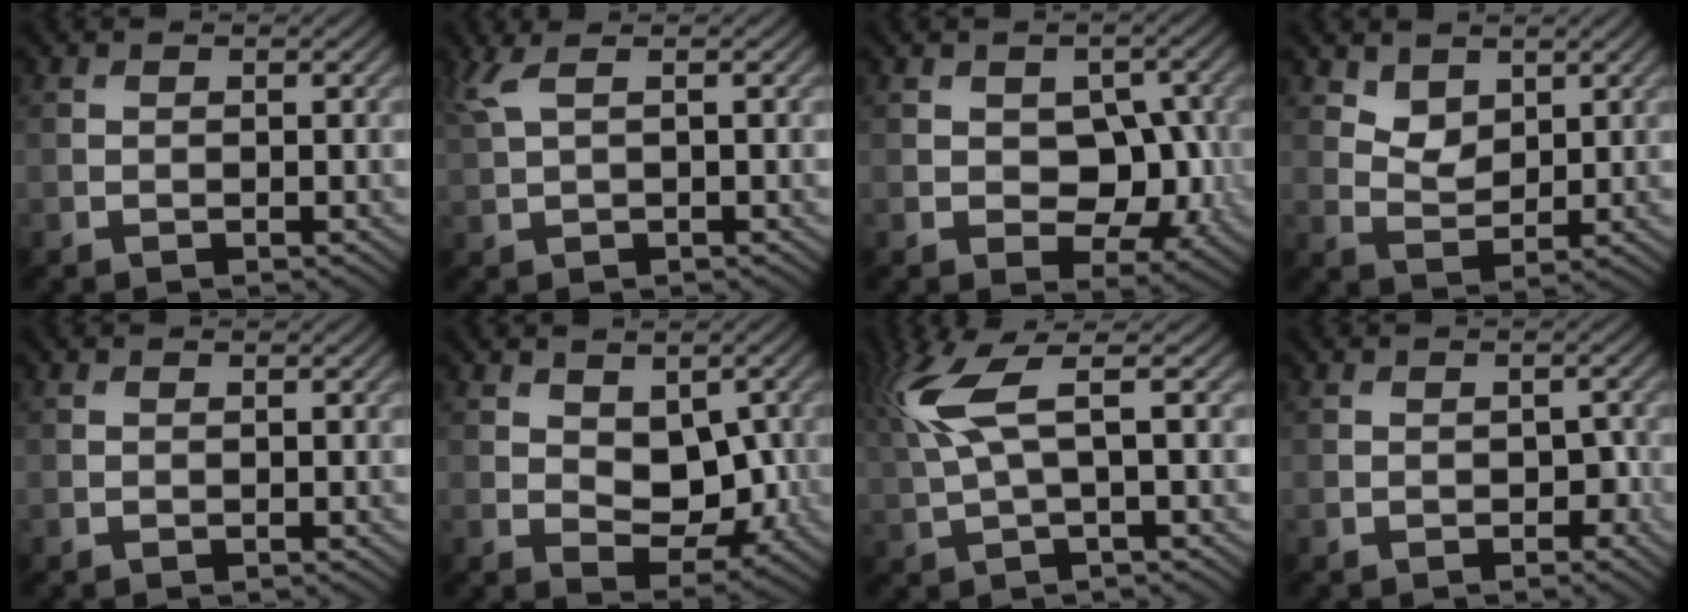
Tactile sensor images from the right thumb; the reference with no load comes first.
{"total": 3.0, "force": [1.4, 0.7, 2.5], "torque": [-0.059, 0.014, 0.030]}
{"total": 6.5, "force": [-0.6, 4.5, 4.6], "torque": [-0.064, -0.013, -0.009]}
{"total": 3.3, "force": [2.3, 1.9, 1.4], "torque": [-0.033, -0.010, 0.047]}
{"total": 0.0}
{"total": 6.0, "force": [0.8, 3.8, 4.5], "torque": [-0.077, -0.011, 0.017]}
{"total": 7.2, "force": [2.2, 1.5, 6.7], "torque": [-0.163, 0.019, 0.044]}
{"total": 1.6, "force": [-0.6, 1.1, 1.1], "torque": [-0.013, -0.006, -0.007]}